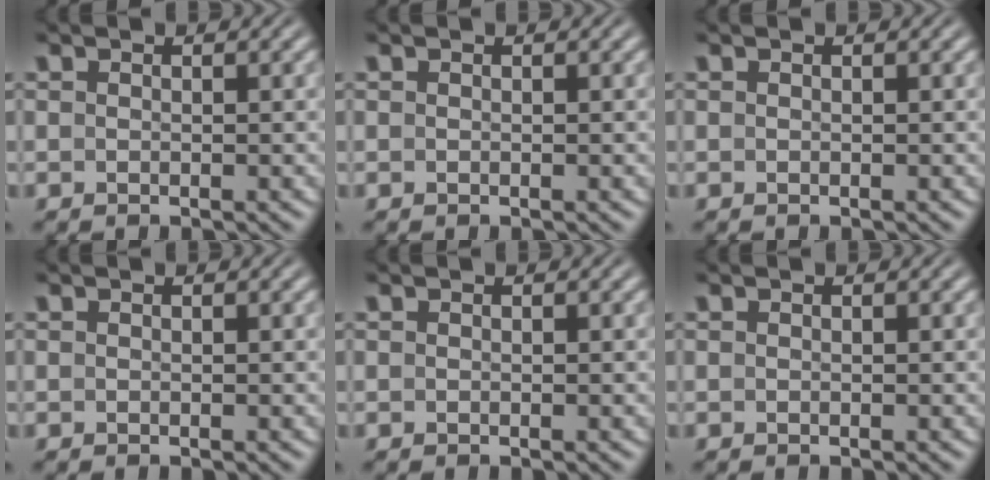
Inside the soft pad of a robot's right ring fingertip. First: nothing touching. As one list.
[{"total": 0.0}, {"total": 0.0}, {"total": 0.0}, {"total": 0.0}, {"total": 0.0}]